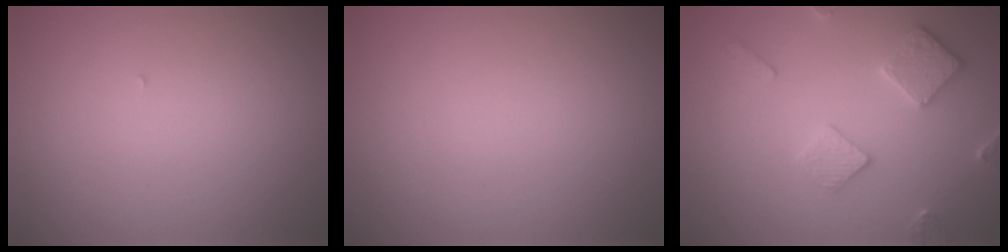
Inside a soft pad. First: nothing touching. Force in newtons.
{"total": 0.0}
{"total": 3.4, "press": 3.1, "slide": 1.3}